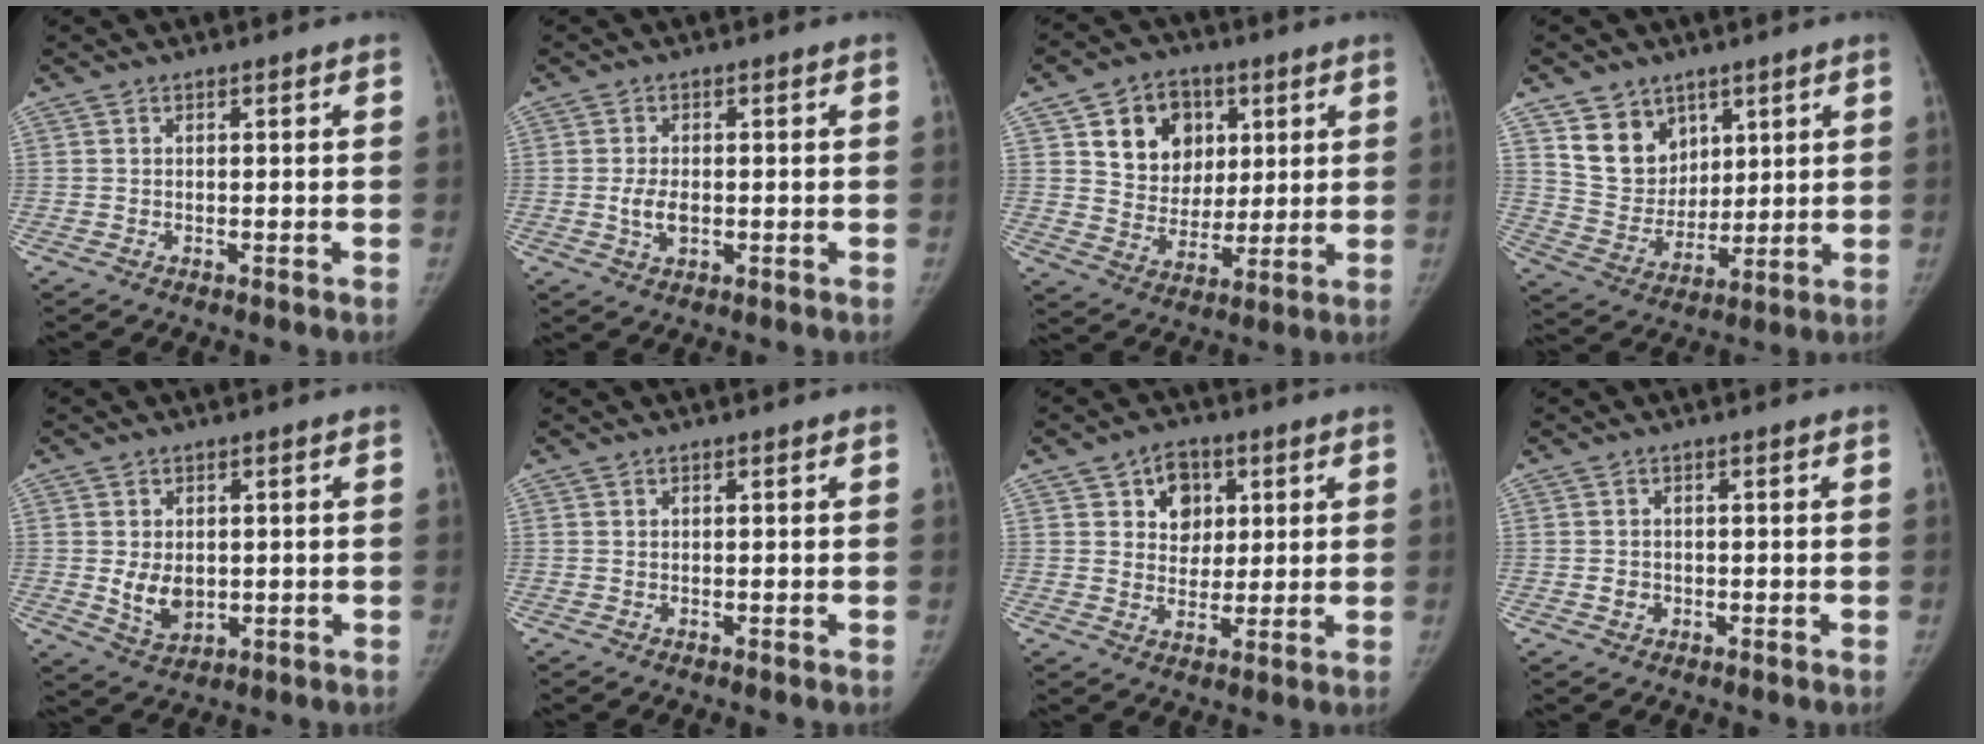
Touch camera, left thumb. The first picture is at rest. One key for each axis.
{"total": 3.7, "fx": -0.5, "fy": 2.2, "fz": 2.9, "tx": -0.053, "ty": -0.001, "tz": -0.009}
{"total": 13.5, "fx": 5.1, "fy": 10.9, "fz": 6.0, "tx": -0.049, "ty": -0.016, "tz": 0.091}
{"total": 11.3, "fx": 6.4, "fy": 8.6, "fz": 3.5, "tx": -0.024, "ty": -0.047, "tz": 0.133}
{"total": 5.9, "fx": 0.0, "fy": 4.3, "fz": 4.1, "tx": -0.051, "ty": -0.012, "tz": 0.013}
{"total": 0.0}
{"total": 7.6, "fx": 2.9, "fy": 6.1, "fz": 3.6, "tx": -0.016, "ty": -0.008, "tz": 0.045}
{"total": 1.8, "fx": -0.4, "fy": 1.6, "fz": 0.6, "tx": 0.000, "ty": 0.005, "tz": -0.005}